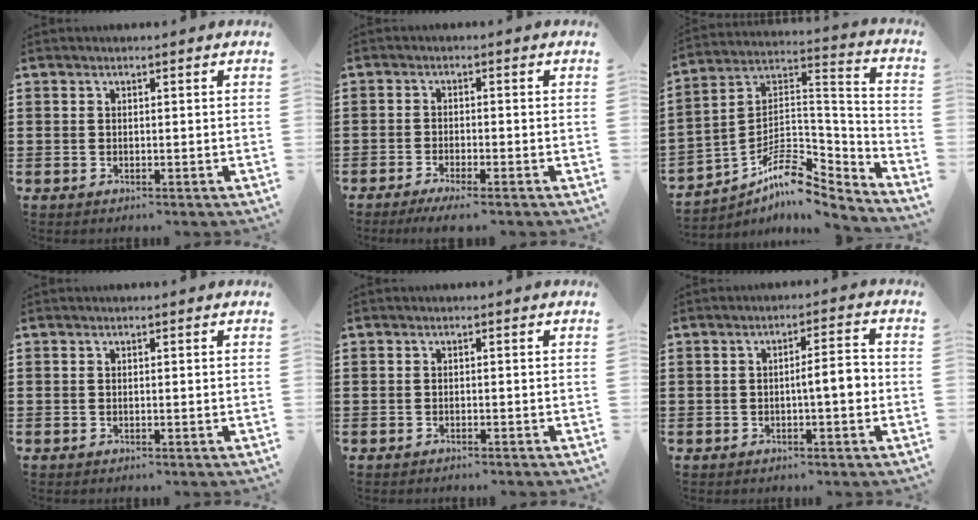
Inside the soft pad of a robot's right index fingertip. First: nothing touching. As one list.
[{"total": 2.1, "force": [-1.9, 0.0, 0.8], "torque": [-0.013, 0.002, -0.037]}, {"total": 8.8, "force": [-6.1, 3.7, 5.1], "torque": [-0.111, -0.009, -0.121]}, {"total": 0.0}, {"total": 0.6, "force": [-0.6, 0.1, 0.0], "torque": [-0.001, -0.001, -0.013]}, {"total": 4.2, "force": [-0.8, 0.6, 4.1], "torque": [-0.072, 0.004, -0.017]}]